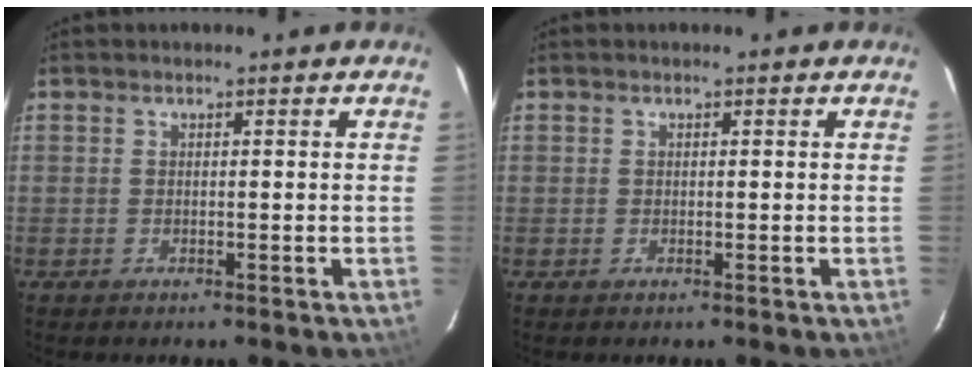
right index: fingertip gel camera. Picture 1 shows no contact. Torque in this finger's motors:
{"motor_torque": [-0.41, 0.14, -0.49, -0.18]}